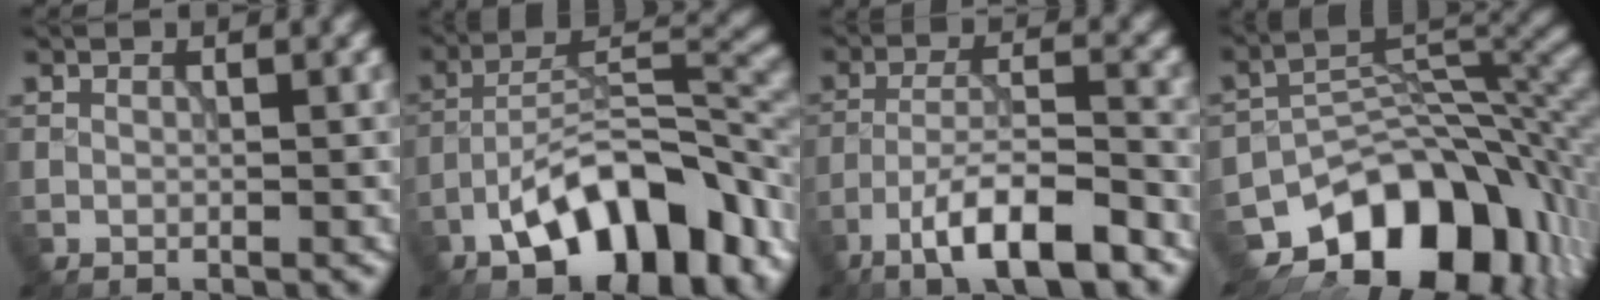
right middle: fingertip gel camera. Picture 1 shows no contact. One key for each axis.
{"total": 12.2, "fx": -6.8, "fy": 5.1, "fz": 8.7, "tx": -0.126, "ty": 0.007, "tz": -0.128}
{"total": 8.8, "fx": -5.6, "fy": 2.2, "fz": 6.3, "tx": -0.102, "ty": 0.005, "tz": -0.101}
{"total": 13.1, "fx": -7.3, "fy": 7.9, "fz": 7.5, "tx": -0.108, "ty": -0.011, "tz": -0.121}